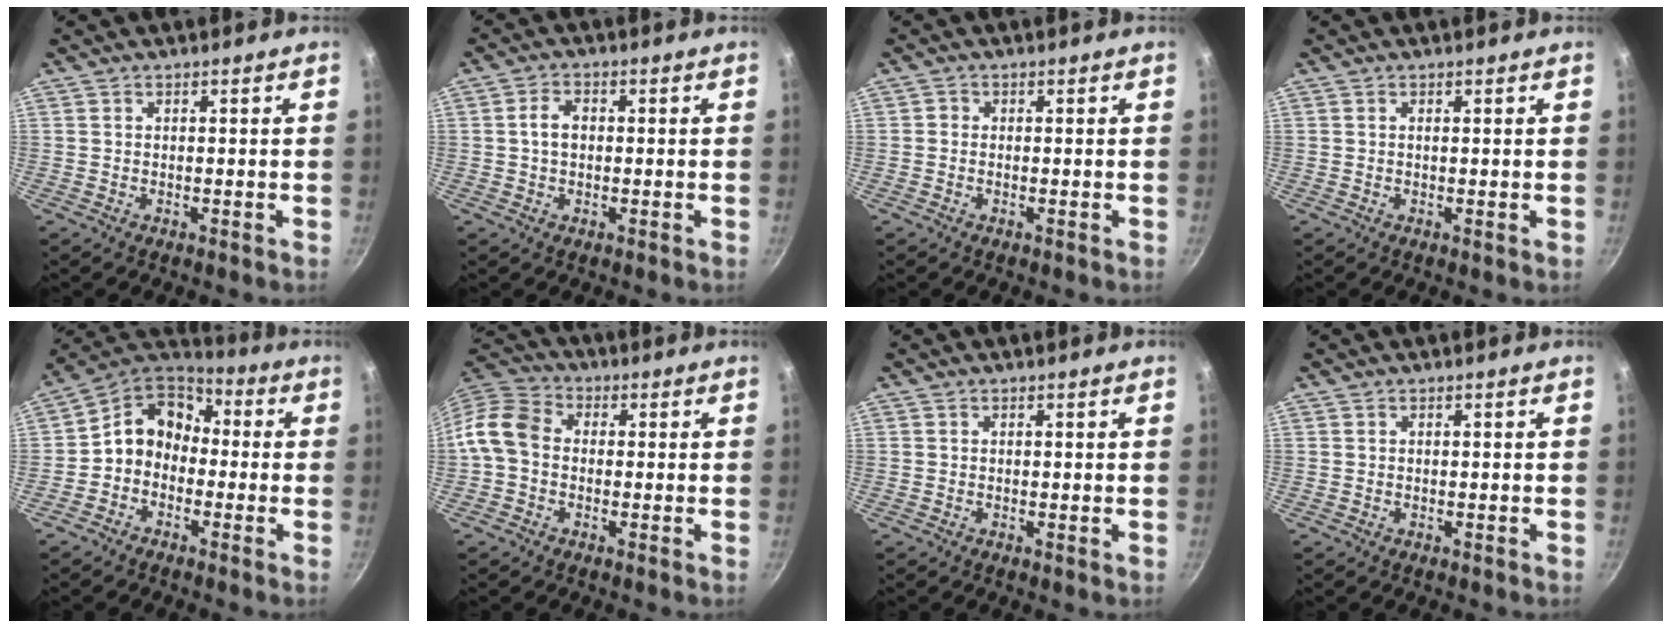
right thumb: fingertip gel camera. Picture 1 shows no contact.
{"total": 3.7, "force": [0.0, 2.7, 2.6], "torque": [-0.036, 0.012, -0.003]}
{"total": 1.0, "force": [-0.3, 0.9, 0.3], "torque": [-0.002, 0.003, -0.009]}
{"total": 0.6, "force": [0.2, 0.1, 0.5], "torque": [-0.010, -0.001, 0.000]}
{"total": 10.6, "force": [-1.2, 8.7, 5.9], "torque": [-0.070, 0.048, -0.048]}
{"total": 8.6, "force": [-0.8, 6.7, 5.3], "torque": [-0.088, 0.026, -0.038]}
{"total": 0.0}
{"total": 0.0}